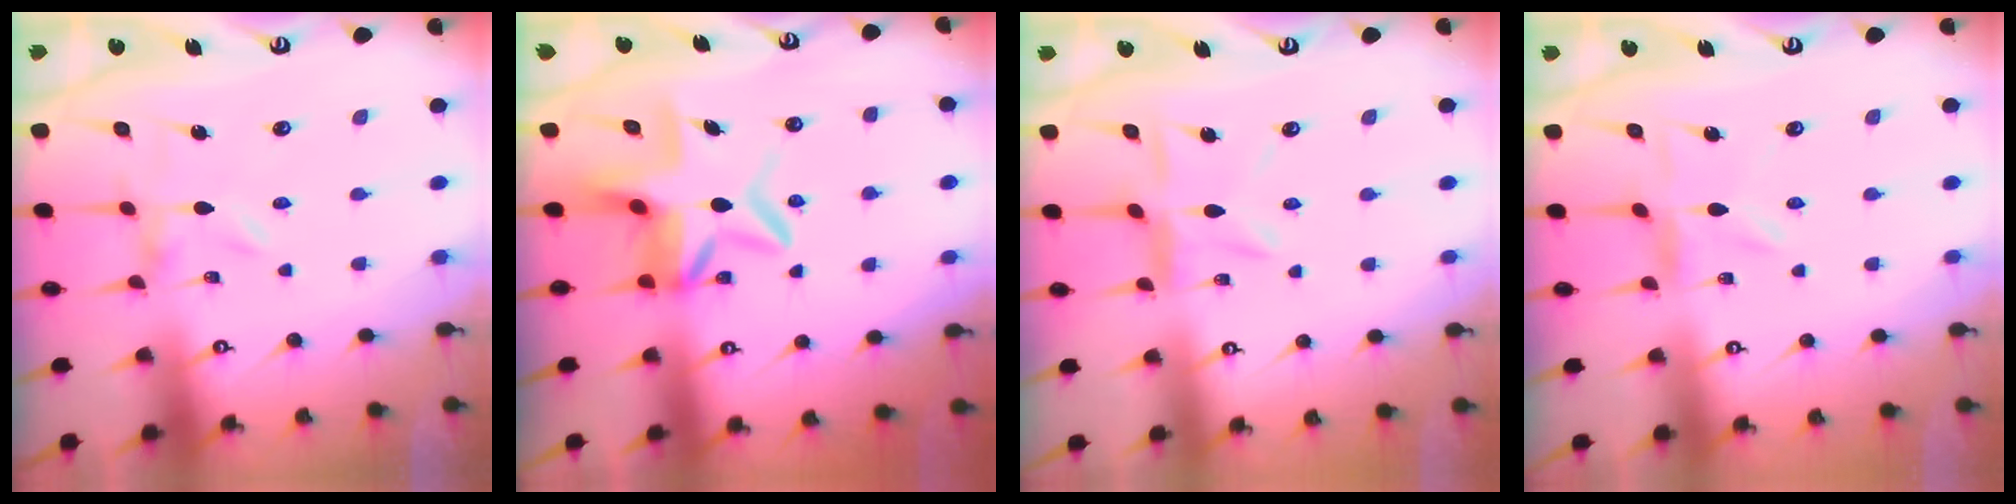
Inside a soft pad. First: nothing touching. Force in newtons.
{"total": 7.9, "press": 7.5, "slide": 2.6}
{"total": 6.7, "press": 6.7, "slide": 0.5}
{"total": 1.4, "press": 1.4, "slide": 0.3}